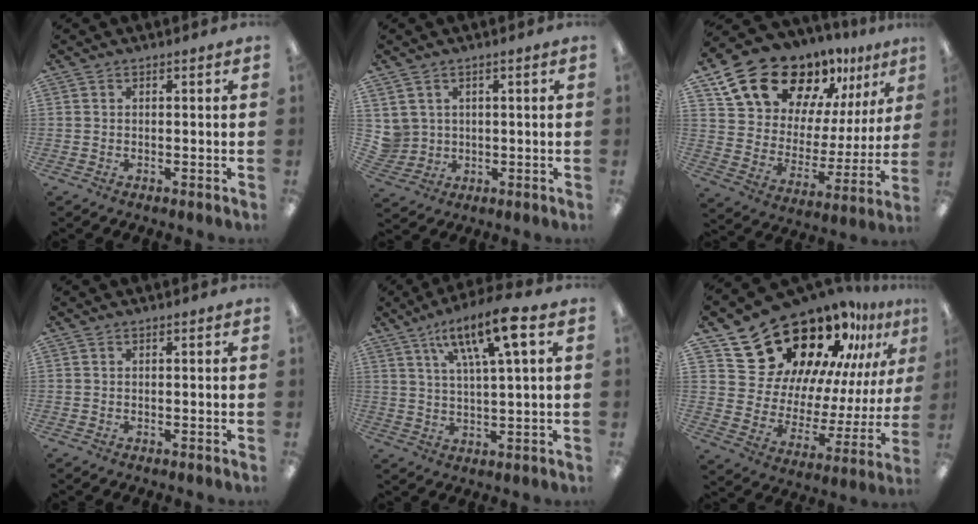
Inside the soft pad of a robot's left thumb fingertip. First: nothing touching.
{"total": 3.9, "force": [1.4, 3.6, -0.5], "torque": [-0.007, 0.001, 0.029]}
{"total": 19.4, "force": [15.7, 8.9, 7.1], "torque": [-0.142, -0.112, 0.282]}
{"total": 0.0}
{"total": 12.3, "force": [6.7, 2.9, 9.9], "torque": [-0.166, -0.023, 0.109]}
{"total": 24.9, "force": [20.0, 12.1, 8.5], "torque": [-0.124, -0.148, 0.368]}